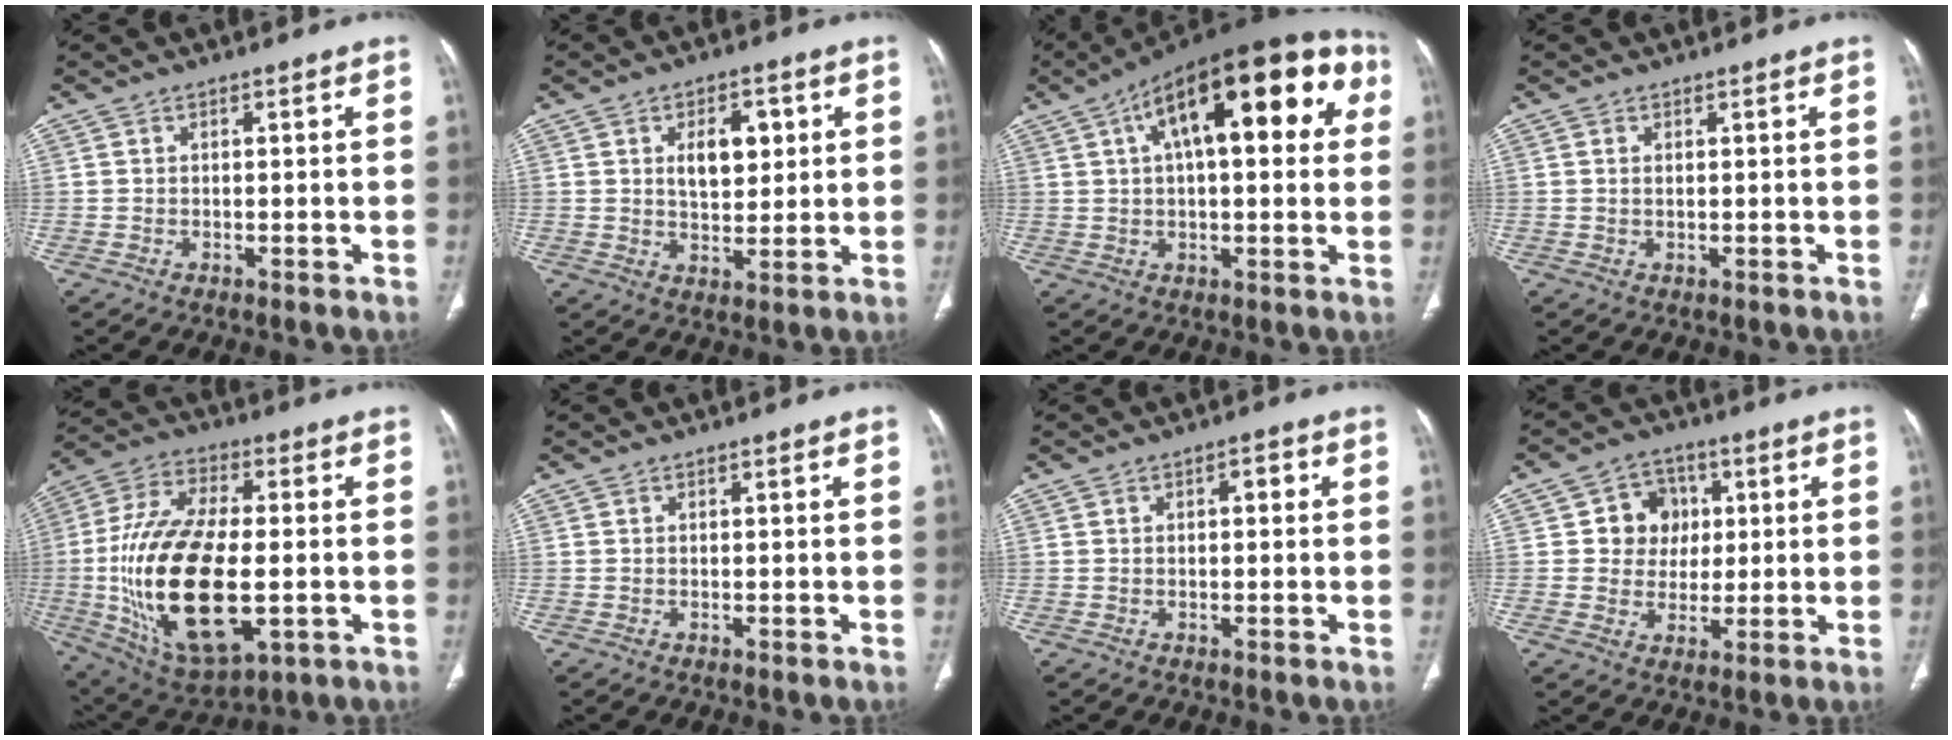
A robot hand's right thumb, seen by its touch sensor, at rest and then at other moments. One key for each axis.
{"total": 7.9, "fx": 2.2, "fy": 4.6, "fz": 6.0, "tx": -0.068, "ty": -0.009, "tz": 0.039}
{"total": 25.0, "fx": 7.8, "fy": 10.4, "fz": 21.3, "tx": -0.292, "ty": 0.043, "tz": 0.110}
{"total": 0.6, "fx": 0.2, "fy": 0.2, "fz": 0.5, "tx": -0.015, "ty": 0.004, "tz": 0.006}
{"total": 26.2, "fx": -3.2, "fy": 12.5, "fz": 22.8, "tx": -0.455, "ty": -0.005, "tz": -0.037}
{"total": 0.0}
{"total": 1.9, "fx": 0.3, "fy": 1.0, "fz": 1.6, "tx": -0.020, "ty": 0.008, "tz": 0.002}
{"total": 8.2, "fx": 1.5, "fy": 7.5, "fz": 2.9, "tx": 0.002, "ty": 0.005, "tz": 0.021}